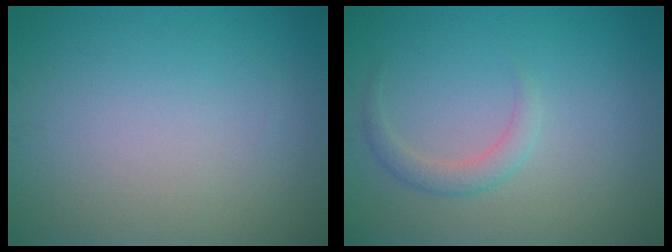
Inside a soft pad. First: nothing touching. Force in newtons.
{"total": 1.7, "press": 1.7, "slide": 0.1}